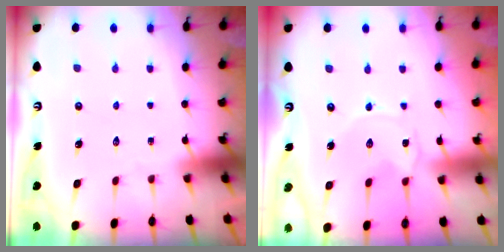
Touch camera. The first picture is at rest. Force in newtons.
{"total": 0.0}